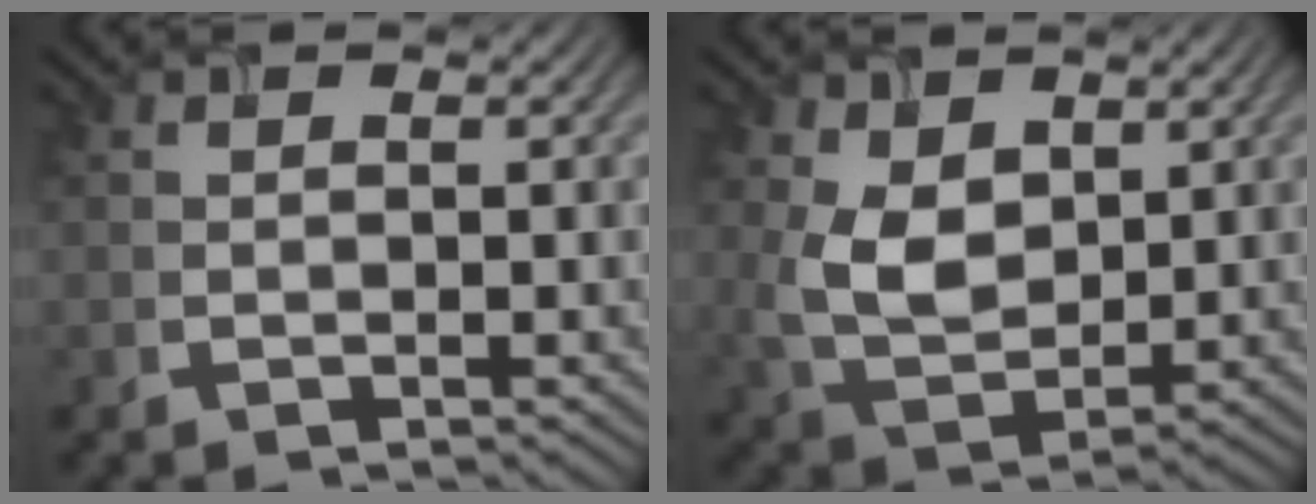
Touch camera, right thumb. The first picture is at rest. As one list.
[{"total": 7.2, "force": [2.0, 4.7, 5.1], "torque": [-0.122, -0.008, 0.042]}]